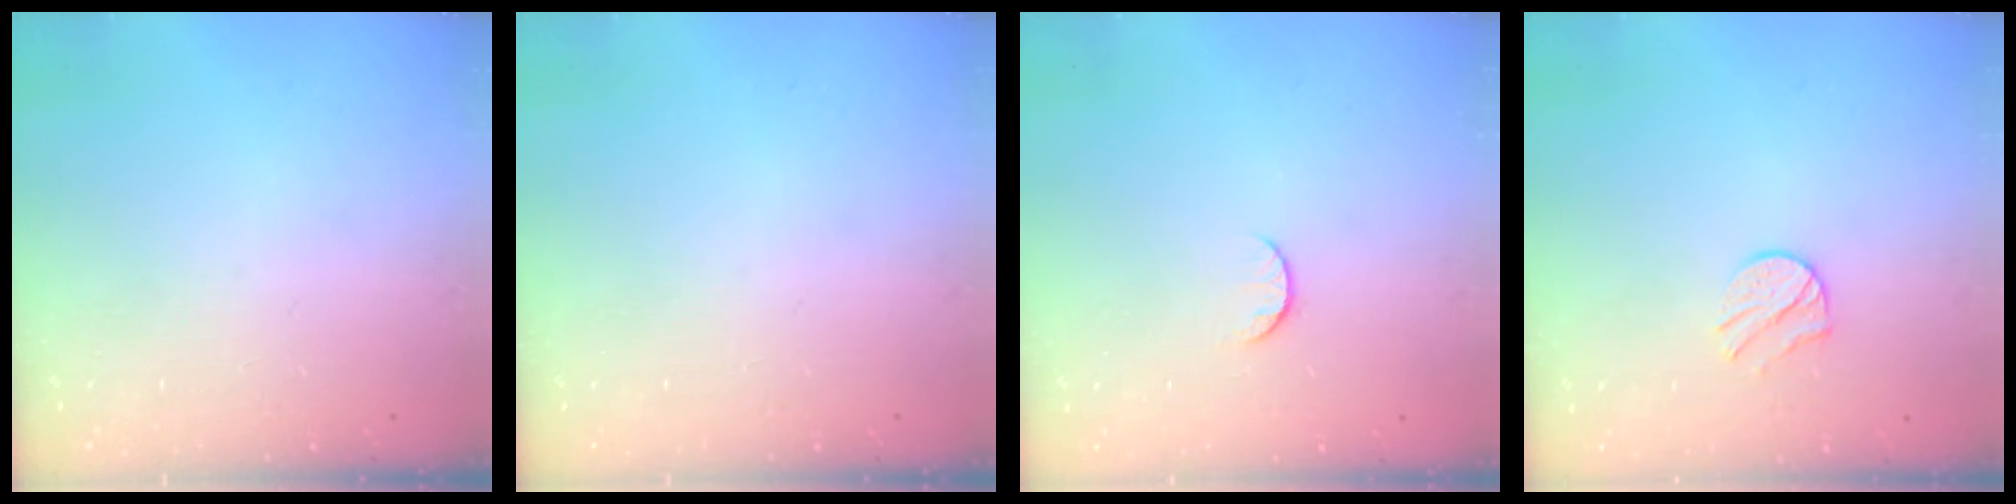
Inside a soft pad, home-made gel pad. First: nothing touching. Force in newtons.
{"total": 0.0}
{"total": 5.7, "press": 5.7, "slide": 0.5}
{"total": 7.9, "press": 7.8, "slide": 0.6}